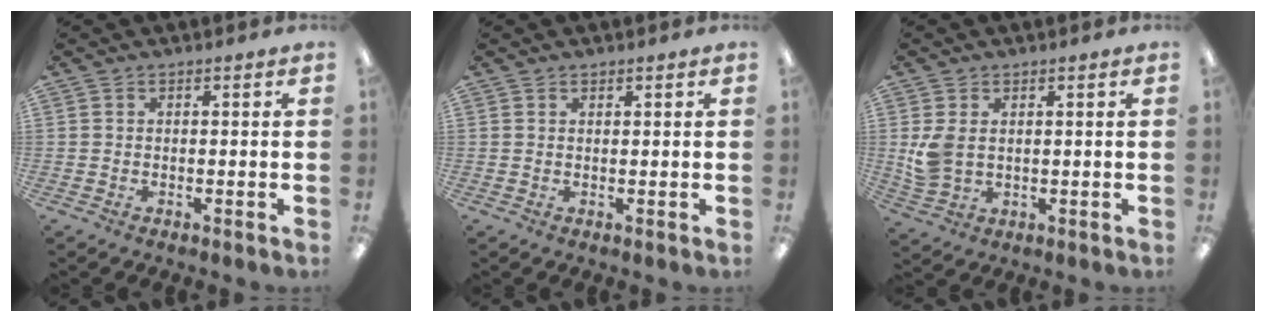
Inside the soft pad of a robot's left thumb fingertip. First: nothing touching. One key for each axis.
{"total": 0.6, "fx": 0.6, "fy": 0.2, "fz": 0.1, "tx": -0.002, "ty": 0.000, "tz": 0.011}
{"total": 5.5, "fx": 1.2, "fy": 3.8, "fz": 3.8, "tx": -0.080, "ty": -0.001, "tz": 0.022}